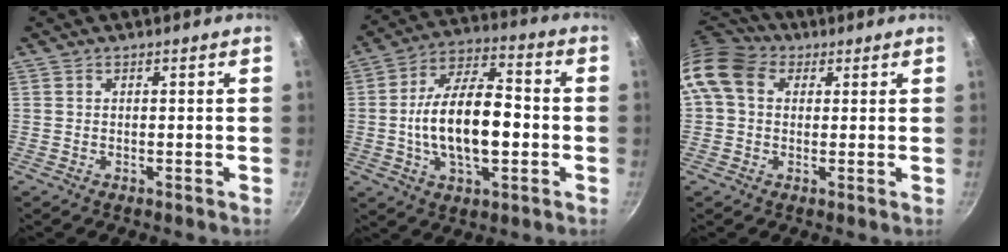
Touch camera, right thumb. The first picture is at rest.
{"total": 17.0, "force": [-1.9, 8.5, 14.6], "torque": [-0.233, 0.035, -0.037]}
{"total": 10.7, "force": [2.7, 8.3, 6.2], "torque": [-0.105, 0.016, 0.031]}